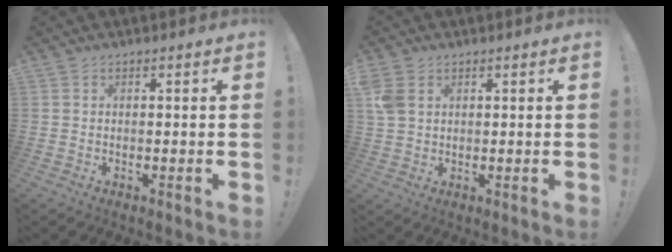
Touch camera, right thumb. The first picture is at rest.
{"total": 5.1, "force": [2.1, 3.5, 3.1], "torque": [-0.059, -0.003, 0.042]}